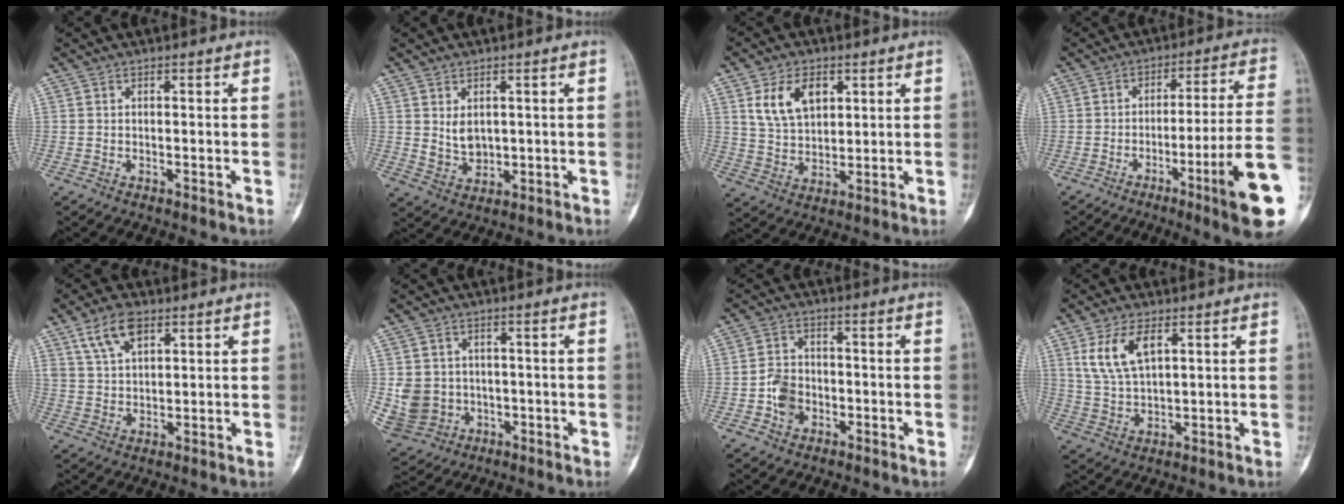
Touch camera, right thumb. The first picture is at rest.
{"total": 3.1, "force": [0.6, 2.1, 2.2], "torque": [-0.034, -0.010, 0.018]}
{"total": 9.1, "force": [3.7, 5.7, 6.1], "torque": [-0.092, -0.013, 0.076]}
{"total": 16.5, "force": [-6.2, 0.1, 15.2], "torque": [-0.201, 0.013, -0.094]}
{"total": 7.2, "force": [4.0, 3.7, 4.7], "torque": [-0.077, -0.007, 0.078]}
{"total": 9.5, "force": [-1.2, 8.7, 3.6], "torque": [-0.066, 0.008, -0.003]}
{"total": 5.7, "force": [-1.9, 4.5, 3.0], "torque": [-0.039, 0.017, -0.039]}
{"total": 8.3, "force": [3.5, 3.9, 6.5], "torque": [-0.128, -0.010, 0.074]}